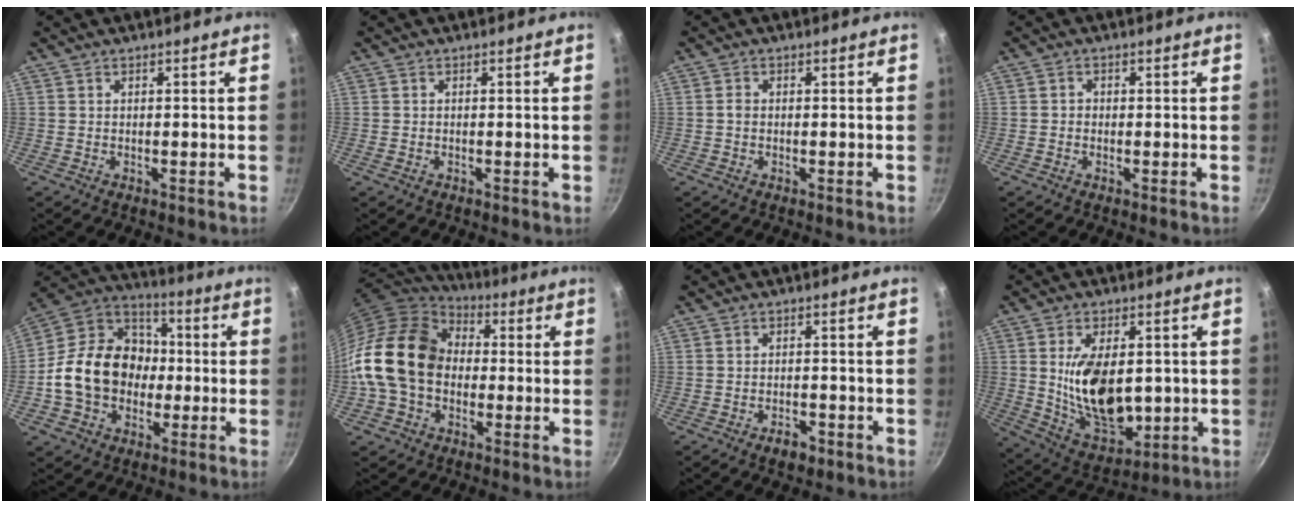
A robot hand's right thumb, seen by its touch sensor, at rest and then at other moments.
{"total": 0.6, "force": [-0.2, 0.5, 0.4], "torque": [-0.005, 0.001, -0.005]}
{"total": 1.2, "force": [-0.1, 1.0, 0.6], "torque": [-0.011, 0.006, -0.004]}
{"total": 1.2, "force": [-0.2, 1.1, 0.5], "torque": [-0.006, 0.004, -0.007]}
{"total": 19.8, "force": [-2.2, 15.9, 11.6], "torque": [-0.170, 0.050, -0.044]}
{"total": 18.5, "force": [-0.9, 14.1, 12.0], "torque": [-0.199, 0.043, -0.026]}
{"total": 3.3, "force": [-2.1, 1.8, 1.9], "torque": [-0.024, 0.017, -0.029]}
{"total": 16.3, "force": [0.7, 9.8, 13.0], "torque": [-0.193, -0.024, 0.031]}